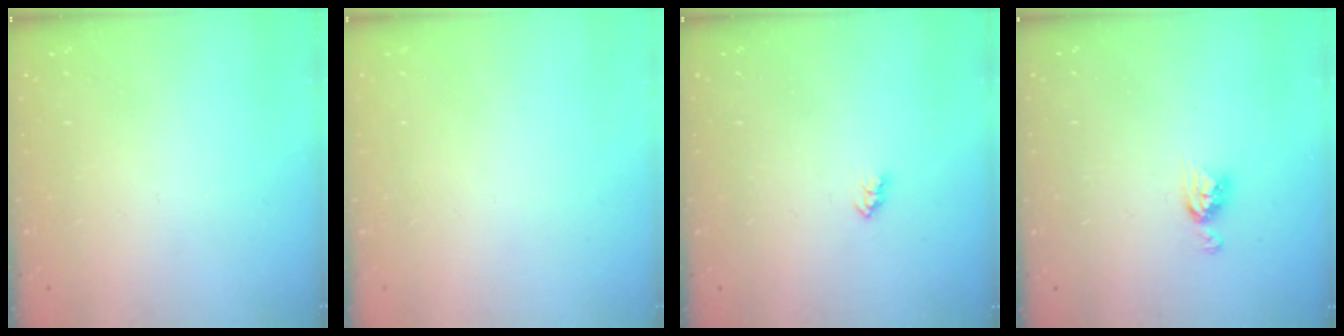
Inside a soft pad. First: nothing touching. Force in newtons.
{"total": 0.0}
{"total": 2.3, "press": 2.2, "slide": 0.4}
{"total": 5.7, "press": 5.7, "slide": 0.3}